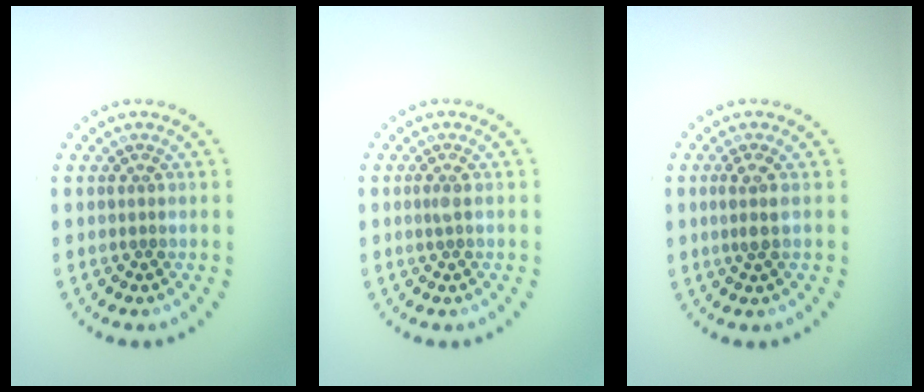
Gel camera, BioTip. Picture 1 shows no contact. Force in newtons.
{"total": 0.7, "press": 0.6, "slide": 0.4}
{"total": 1.5, "press": 1.2, "slide": 0.9}